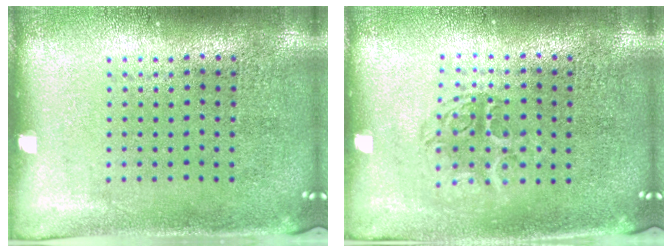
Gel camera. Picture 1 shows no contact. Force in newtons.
{"total": 1.3, "press": 1.0, "slide": 0.7}